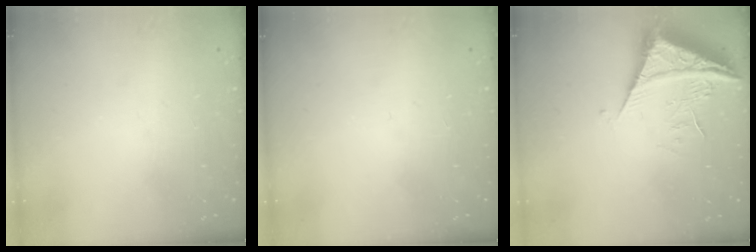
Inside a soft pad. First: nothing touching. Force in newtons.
{"total": 0.0}
{"total": 7.8, "press": 7.7, "slide": 0.9}